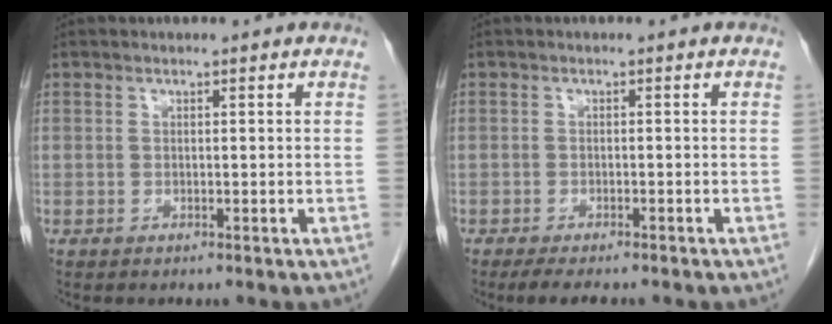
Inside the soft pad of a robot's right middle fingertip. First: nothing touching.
{"total": 5.0, "force": [-4.1, 1.1, 2.7], "torque": [-0.036, -0.009, -0.055]}